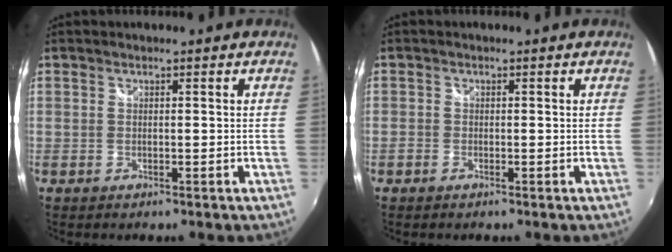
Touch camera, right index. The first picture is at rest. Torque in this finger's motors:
{"motor_torque": [-0.01, -0.05, -0.46, -0.21]}